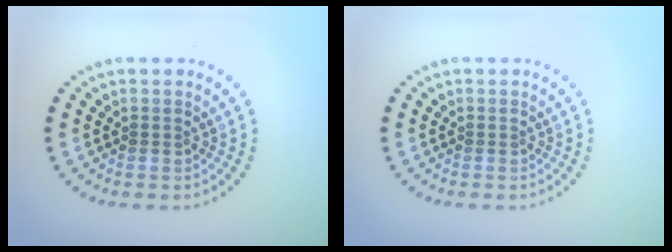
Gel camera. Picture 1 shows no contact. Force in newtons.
{"total": 0.0}